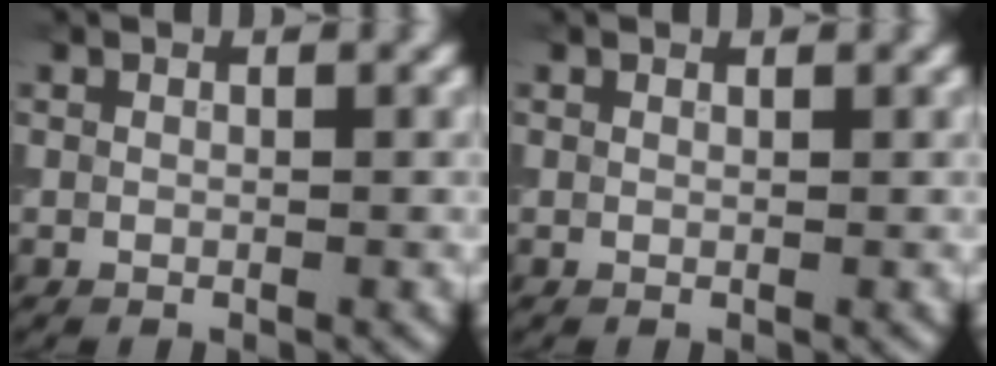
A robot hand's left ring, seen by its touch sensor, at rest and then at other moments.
{"total": 0.0}